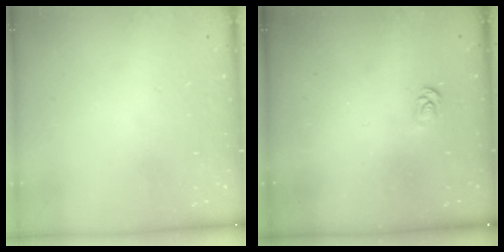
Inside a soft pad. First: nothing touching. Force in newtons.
{"total": 2.6, "press": 2.6, "slide": 0.4}